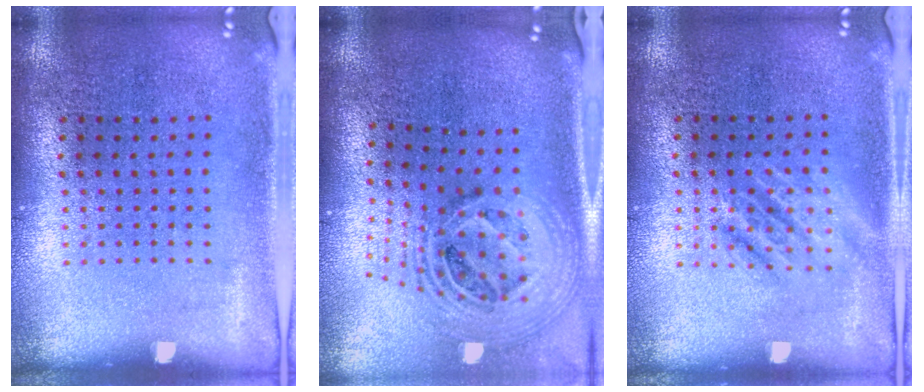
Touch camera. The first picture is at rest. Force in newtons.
{"total": 2.5, "press": 1.8, "slide": 1.7}
{"total": 1.1, "press": 1.1, "slide": 0.2}